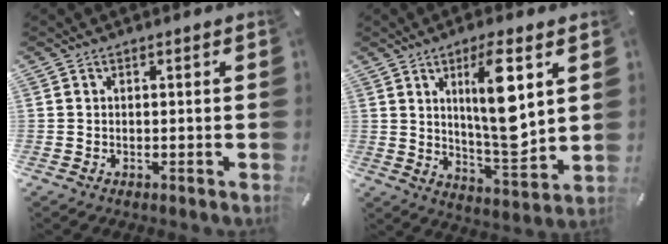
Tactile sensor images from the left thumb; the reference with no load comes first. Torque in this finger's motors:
{"motor_torque": [2.09, 2.92, 1.47, -1.30, 0.62]}